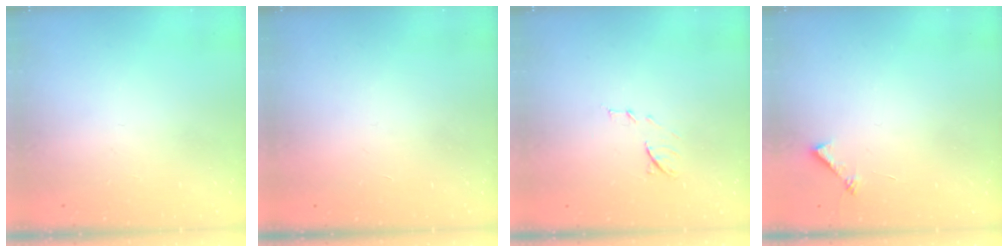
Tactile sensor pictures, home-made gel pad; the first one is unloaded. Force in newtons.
{"total": 1.6, "press": 1.6, "slide": 0.1}
{"total": 7.9, "press": 7.9, "slide": 0.7}
{"total": 5.6, "press": 5.5, "slide": 0.6}